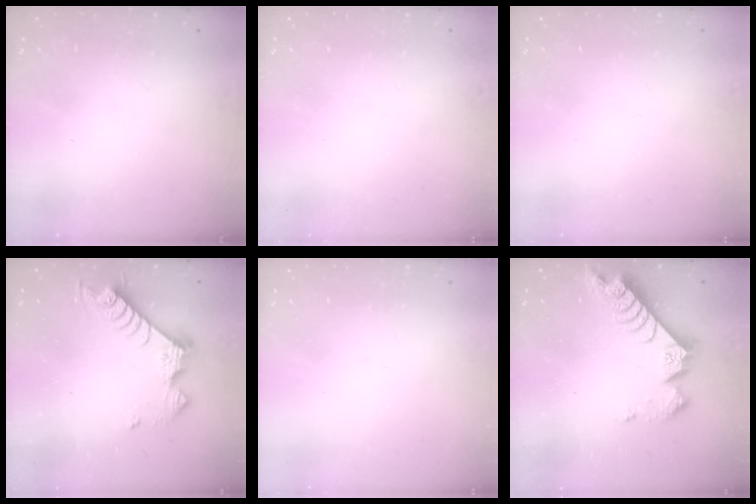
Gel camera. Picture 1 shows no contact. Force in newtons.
{"total": 0.0}
{"total": 0.0}
{"total": 9.6, "press": 9.6, "slide": 0.7}
{"total": 0.0}
{"total": 8.3, "press": 8.3, "slide": 0.8}